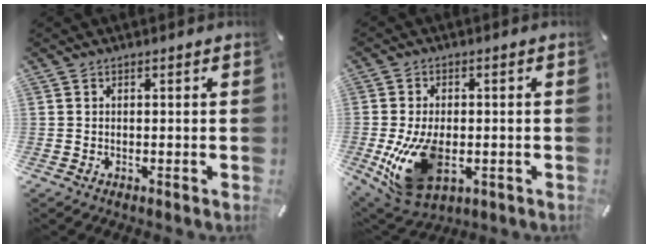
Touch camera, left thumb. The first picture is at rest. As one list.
[{"total": 15.1, "force": [-2.9, 9.5, 11.4], "torque": [-0.232, -0.012, -0.046]}]